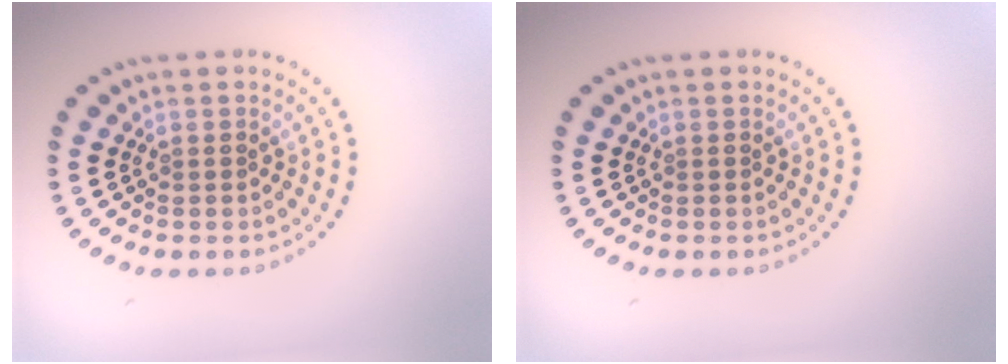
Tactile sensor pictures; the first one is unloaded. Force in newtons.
{"total": 0.0}